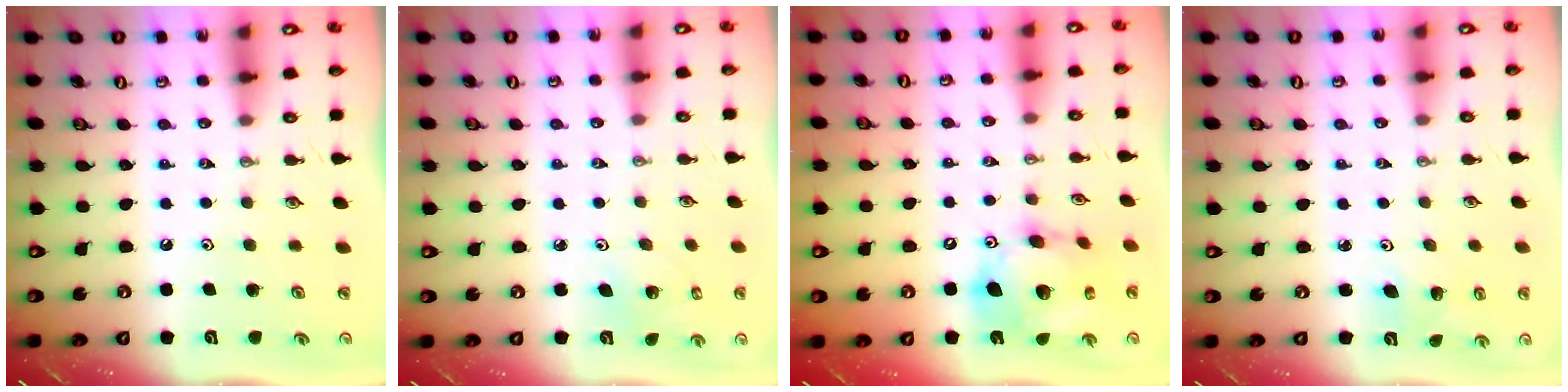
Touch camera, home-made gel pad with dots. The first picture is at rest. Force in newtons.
{"total": 2.1, "press": 2.1, "slide": 0.1}
{"total": 16.0, "press": 15.9, "slide": 2.0}
{"total": 3.2, "press": 3.0, "slide": 1.2}